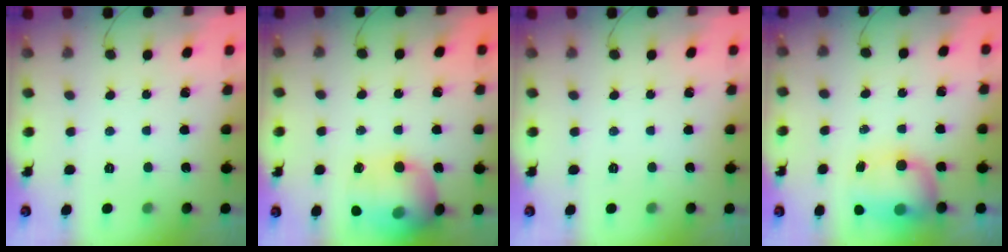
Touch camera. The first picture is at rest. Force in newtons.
{"total": 17.4, "press": 17.3, "slide": 2.0}
{"total": 0.0}
{"total": 12.0, "press": 9.1, "slide": 7.8}